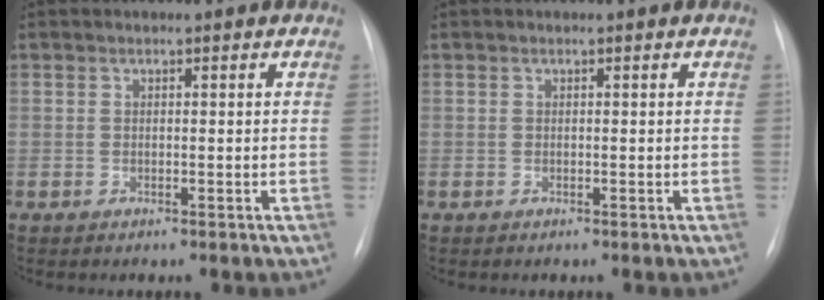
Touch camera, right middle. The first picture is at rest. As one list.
[{"total": 0.0}]